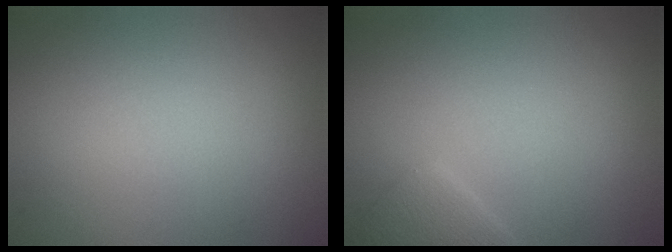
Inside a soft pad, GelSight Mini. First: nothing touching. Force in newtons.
{"total": 1.8, "press": 1.8, "slide": 0.2}